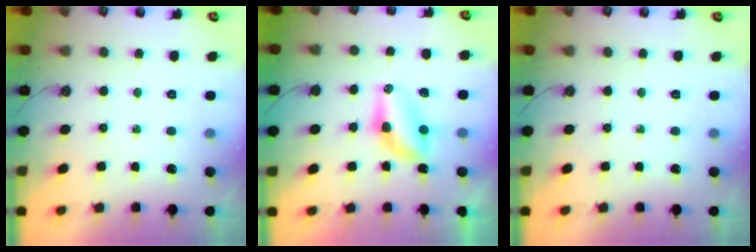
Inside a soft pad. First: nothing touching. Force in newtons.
{"total": 8.2, "press": 7.3, "slide": 3.8}
{"total": 0.0}